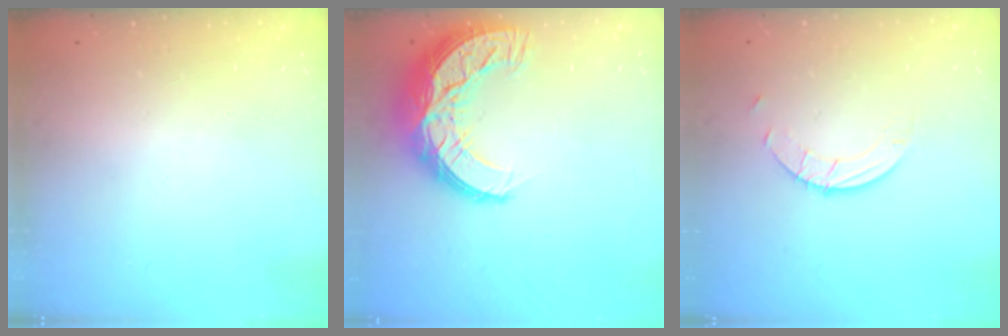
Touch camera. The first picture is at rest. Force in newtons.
{"total": 16.4, "press": 16.4, "slide": 0.9}
{"total": 2.5, "press": 2.5, "slide": 0.2}